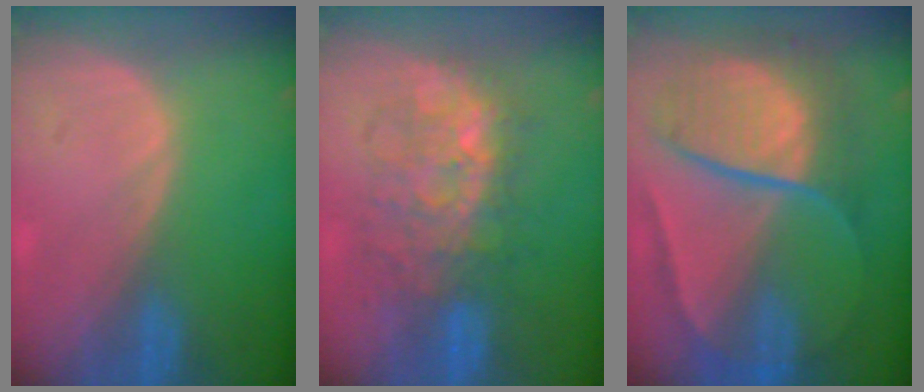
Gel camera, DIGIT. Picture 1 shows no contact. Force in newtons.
{"total": 8.7, "press": 8.7, "slide": 0.3}
{"total": 10.7, "press": 10.6, "slide": 1.0}